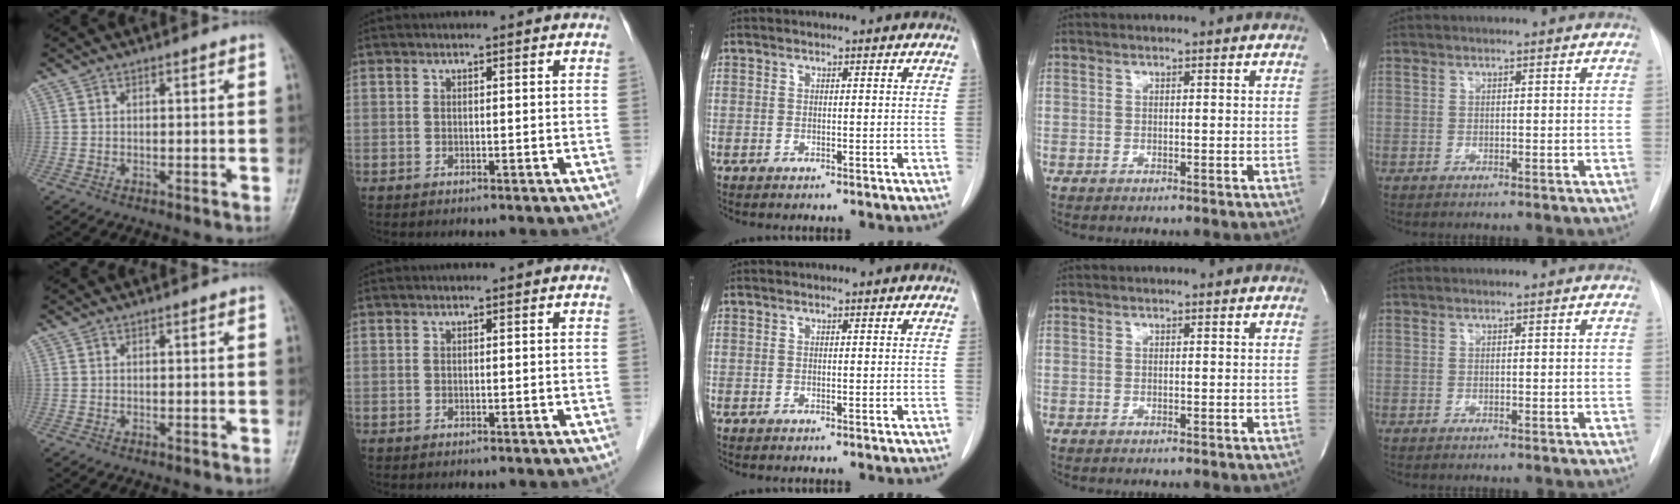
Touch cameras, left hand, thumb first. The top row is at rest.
{}